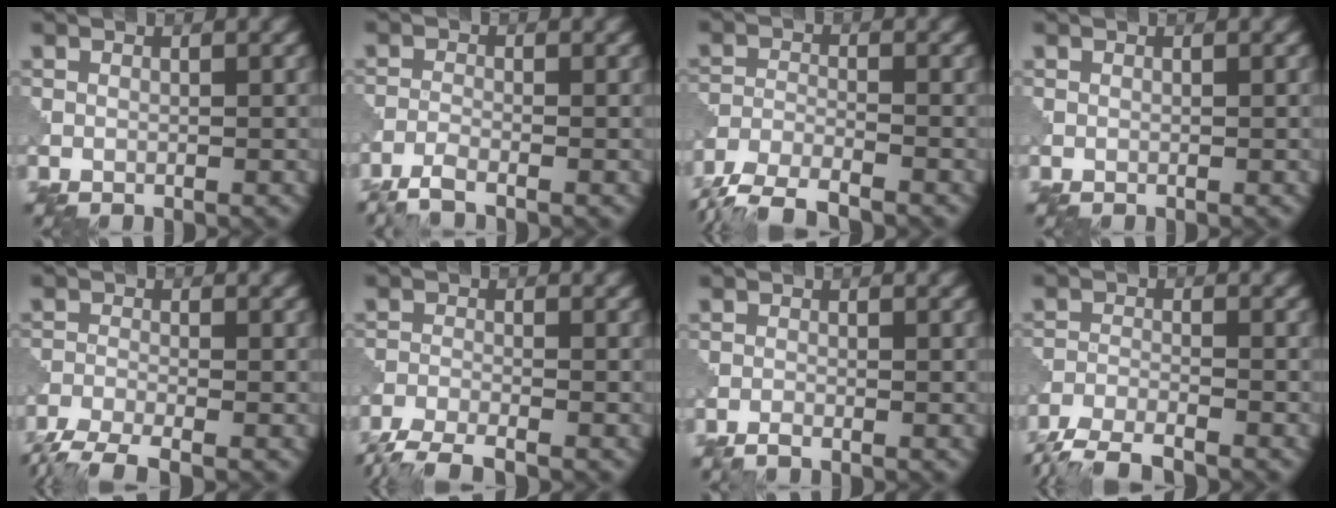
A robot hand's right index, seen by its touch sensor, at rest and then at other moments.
{"total": 2.2, "force": [-1.8, 0.3, 1.3], "torque": [-0.029, -0.005, -0.047]}
{"total": 5.7, "force": [-5.1, 1.0, 2.3], "torque": [-0.047, -0.016, -0.097]}
{"total": 0.0}
{"total": 4.8, "force": [-4.0, 0.9, 2.6], "torque": [-0.051, -0.010, -0.087]}
{"total": 5.0, "force": [-4.4, 0.7, 2.3], "torque": [-0.045, -0.019, -0.089]}
{"total": 0.8, "force": [-0.7, 0.1, 0.4], "torque": [-0.008, 0.001, -0.018]}
{"total": 5.5, "force": [-5.0, 0.8, 2.1], "torque": [-0.043, -0.018, -0.096]}